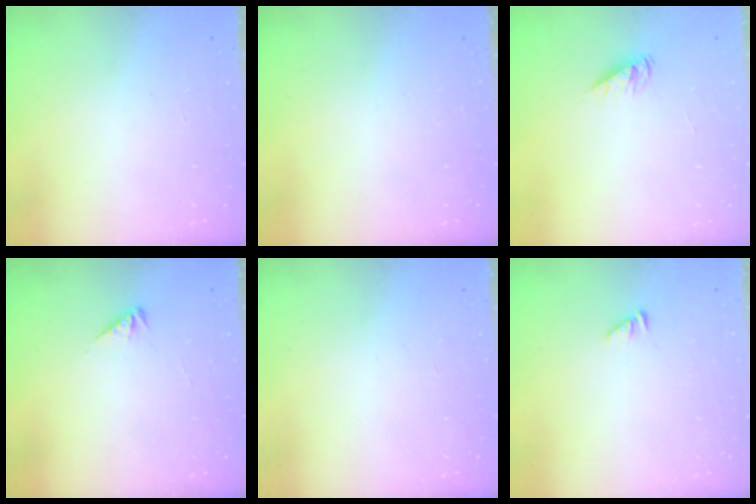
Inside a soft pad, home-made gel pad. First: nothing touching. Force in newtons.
{"total": 0.0}
{"total": 4.6, "press": 4.5, "slide": 0.6}
{"total": 2.3, "press": 2.3, "slide": 0.5}
{"total": 0.0}
{"total": 2.1, "press": 2.1, "slide": 0.3}